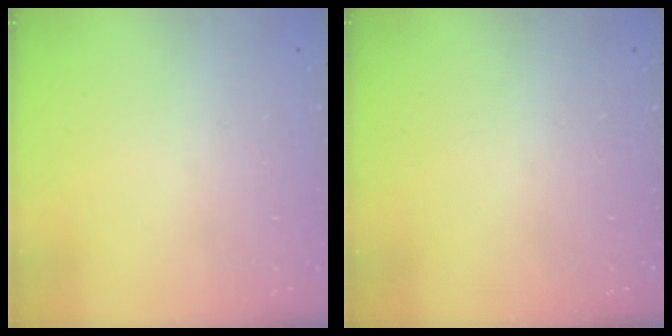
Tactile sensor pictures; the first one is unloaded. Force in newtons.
{"total": 0.0}